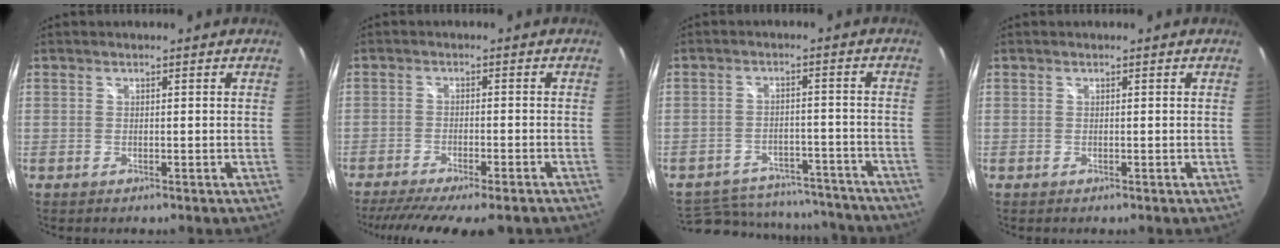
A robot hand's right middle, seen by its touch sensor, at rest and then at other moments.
{"total": 13.2, "force": [-10.7, 2.5, 7.3], "torque": [-0.147, -0.043, -0.159]}
{"total": 15.1, "force": [-13.6, 5.7, 3.4], "torque": [-0.069, 0.026, -0.167]}
{"total": 0.0}